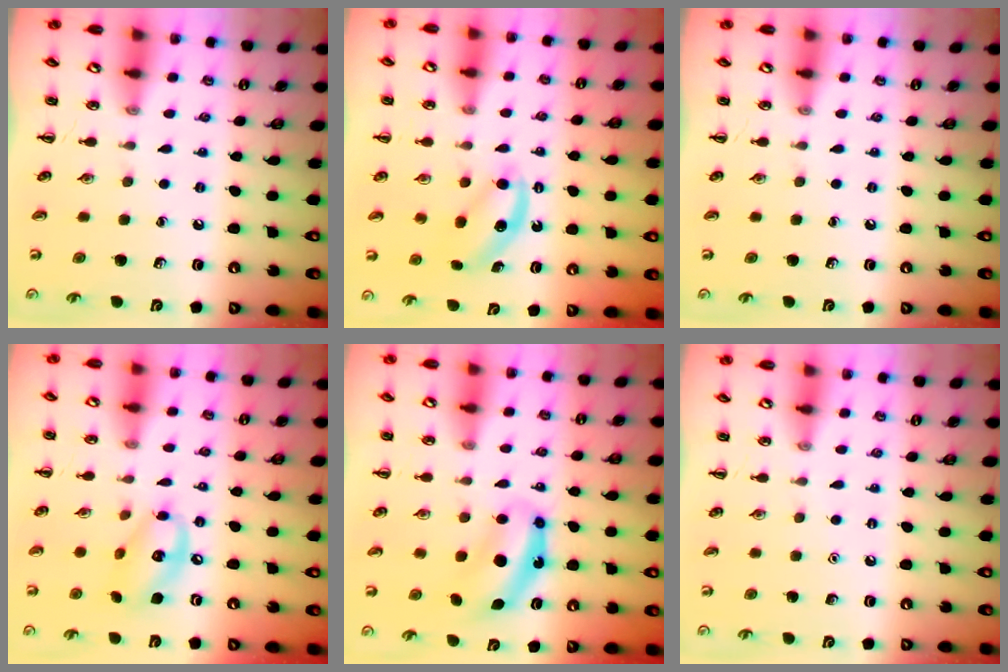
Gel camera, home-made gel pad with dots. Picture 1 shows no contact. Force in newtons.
{"total": 5.3, "press": 5.1, "slide": 1.2}
{"total": 0.0}
{"total": 12.1, "press": 11.8, "slide": 2.4}
{"total": 7.4, "press": 7.4, "slide": 0.2}
{"total": 1.6, "press": 1.6, "slide": 0.1}